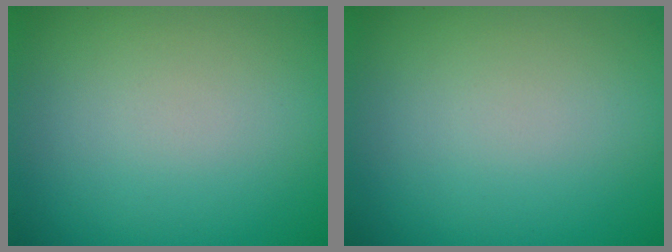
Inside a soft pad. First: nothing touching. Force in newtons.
{"total": 0.0}